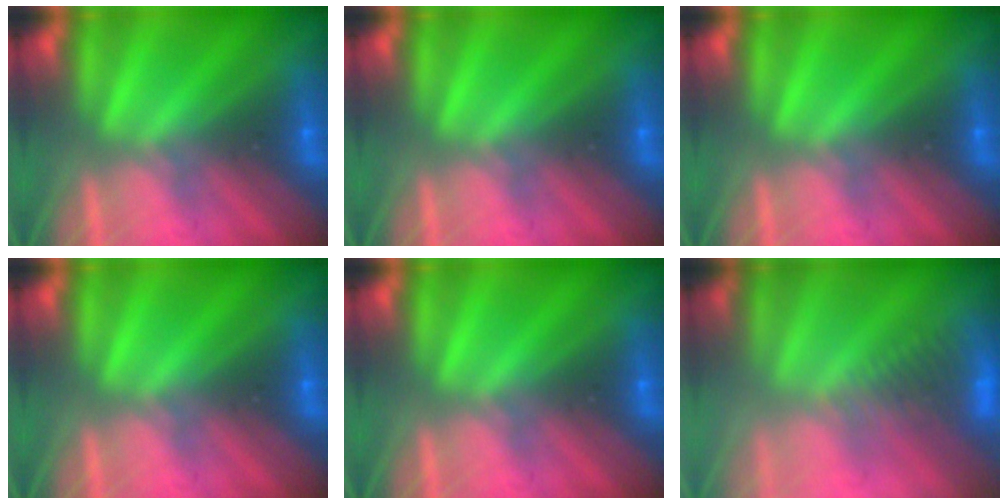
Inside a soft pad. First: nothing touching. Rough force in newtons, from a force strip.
{"total": 0.0}
{"total": 0.0}
{"total": 0.0}
{"total": 0.0}
{"total": 3.9}